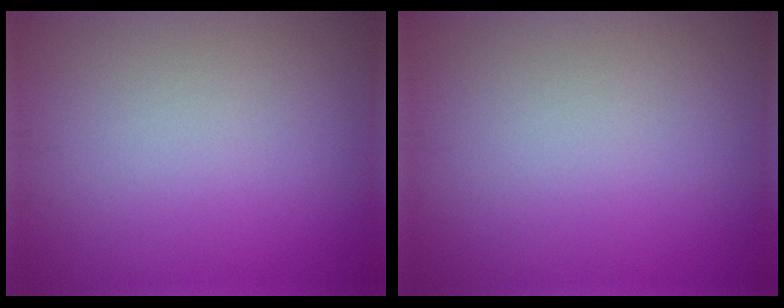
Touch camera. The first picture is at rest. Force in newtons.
{"total": 0.0}